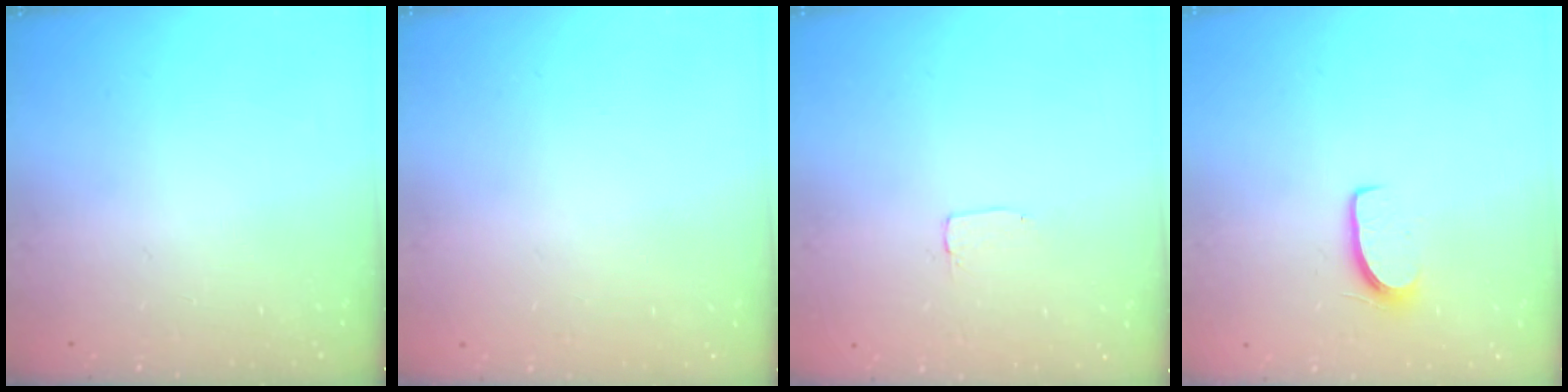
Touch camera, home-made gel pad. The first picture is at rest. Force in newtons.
{"total": 0.0}
{"total": 2.0, "press": 2.0, "slide": 0.0}
{"total": 6.7, "press": 6.7, "slide": 0.5}